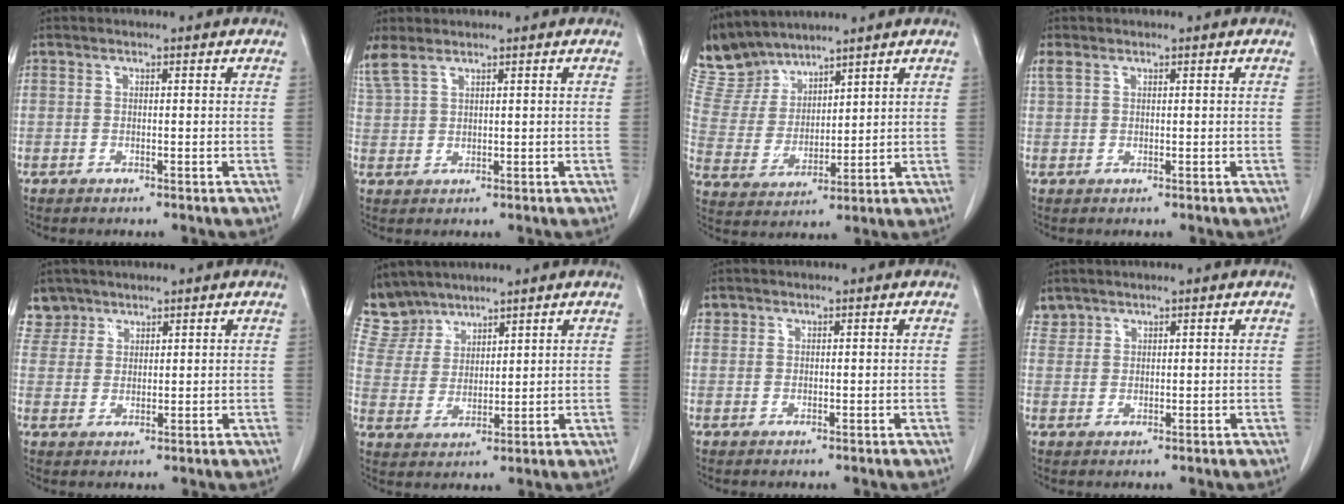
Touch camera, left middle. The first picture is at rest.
{"total": 3.8, "force": [3.1, 1.0, 1.9], "torque": [-0.059, 0.018, 0.076]}
{"total": 8.6, "force": [8.3, 2.2, 0.7], "torque": [-0.034, 0.015, 0.188]}
{"total": 1.5, "force": [1.0, 0.8, 0.8], "torque": [-0.028, 0.015, 0.025]}
{"total": 3.7, "force": [3.0, 2.1, -0.7], "torque": [0.021, 0.003, 0.059]}
{"total": 7.8, "force": [7.2, 3.1, 0.0], "torque": [-0.007, 0.009, 0.157]}
{"total": 0.9, "force": [0.6, 0.6, 0.0], "torque": [0.005, 0.005, 0.009]}
{"total": 1.9, "force": [1.7, 0.8, -0.4], "torque": [0.010, 0.007, 0.032]}